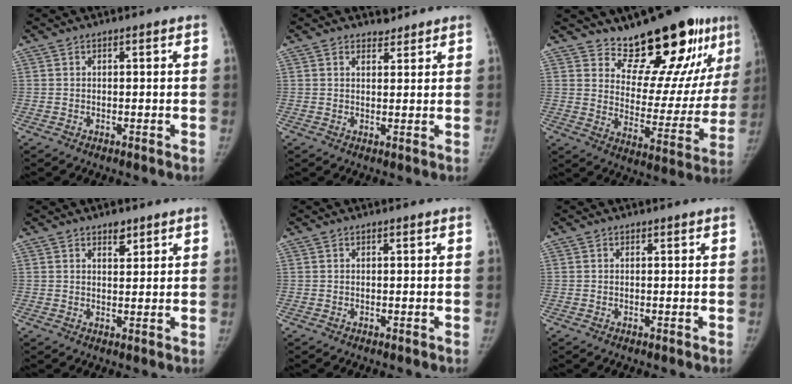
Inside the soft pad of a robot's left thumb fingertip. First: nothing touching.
{"total": 2.2, "force": [1.9, 1.0, -0.1], "torque": [0.017, -0.017, 0.025]}
{"total": 19.5, "force": [14.5, 7.0, 11.0], "torque": [-0.103, -0.107, 0.212]}
{"total": 2.4, "force": [1.8, 1.2, 1.0], "torque": [-0.003, -0.014, 0.027]}
{"total": 0.0}
{"total": 0.0}